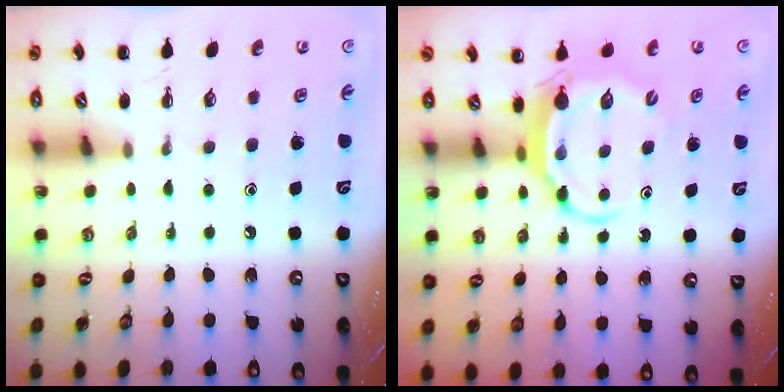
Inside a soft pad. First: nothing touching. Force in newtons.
{"total": 5.3, "press": 5.2, "slide": 0.9}